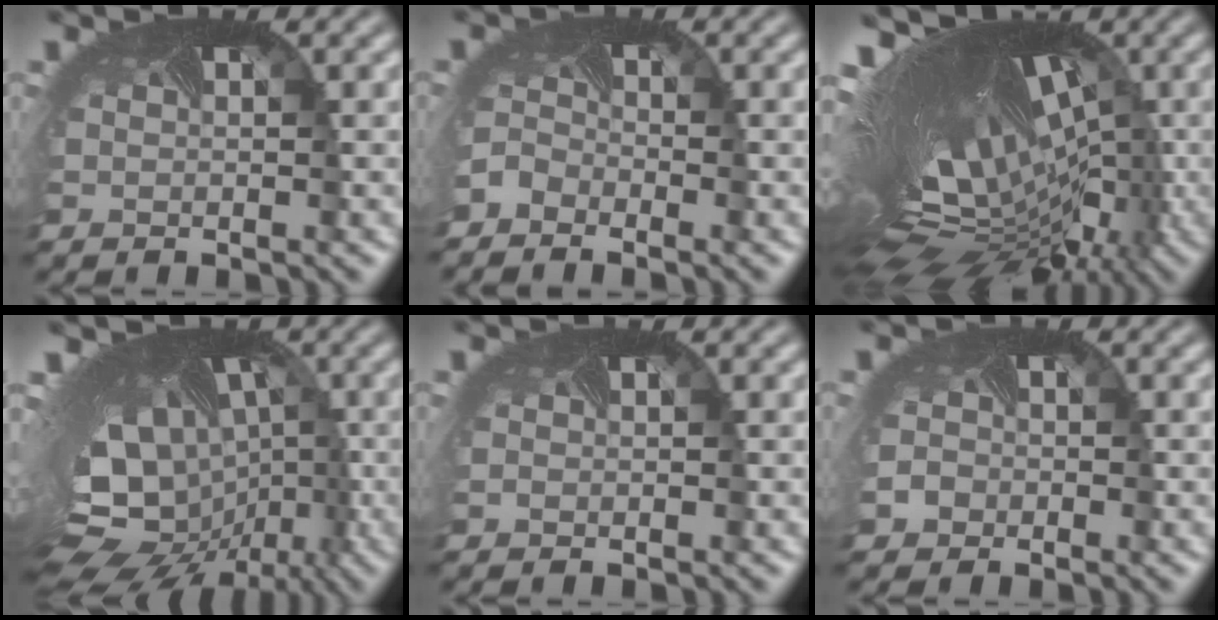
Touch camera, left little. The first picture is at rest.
{"total": 2.6, "force": [-2.4, 0.9, 0.2], "torque": [-0.016, -0.011, -0.053]}
{"total": 19.3, "force": [-0.5, 9.8, 16.6], "torque": [-0.269, 0.017, 0.000]}
{"total": 17.9, "force": [-5.1, 12.0, 12.3], "torque": [-0.175, 0.007, -0.072]}
{"total": 0.0}
{"total": 2.0, "force": [-0.7, 1.8, 0.5], "torque": [-0.003, -0.001, -0.014]}